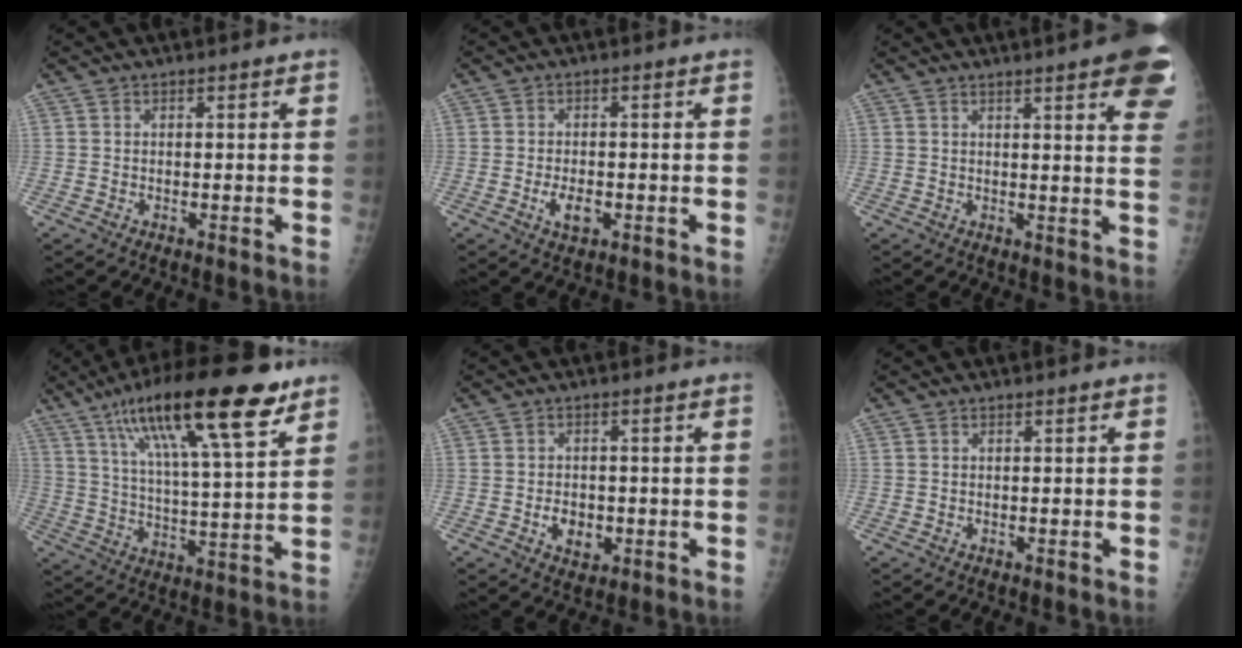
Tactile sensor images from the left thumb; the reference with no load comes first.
{"total": 3.9, "force": [-1.3, 2.3, 3.0], "torque": [-0.048, 0.000, -0.019]}
{"total": 13.6, "force": [7.5, 2.6, 11.0], "torque": [-0.114, -0.023, 0.076]}
{"total": 22.0, "force": [12.7, 5.0, 17.2], "torque": [-0.276, -0.026, 0.214]}
{"total": 4.5, "force": [-1.1, 3.3, 2.8], "torque": [-0.029, 0.003, -0.013]}
{"total": 0.0}